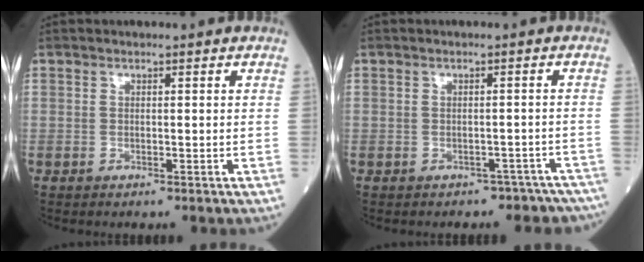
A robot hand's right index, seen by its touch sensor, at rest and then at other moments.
{"total": 7.6, "force": [-6.3, 4.1, 1.2], "torque": [-0.004, 0.011, -0.058]}